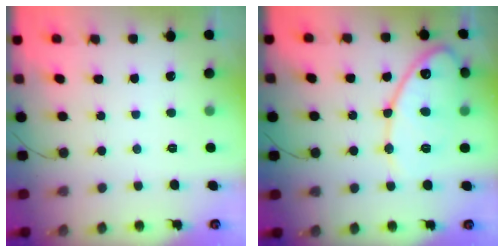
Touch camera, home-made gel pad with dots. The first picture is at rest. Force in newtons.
{"total": 16.7, "press": 16.6, "slide": 0.9}